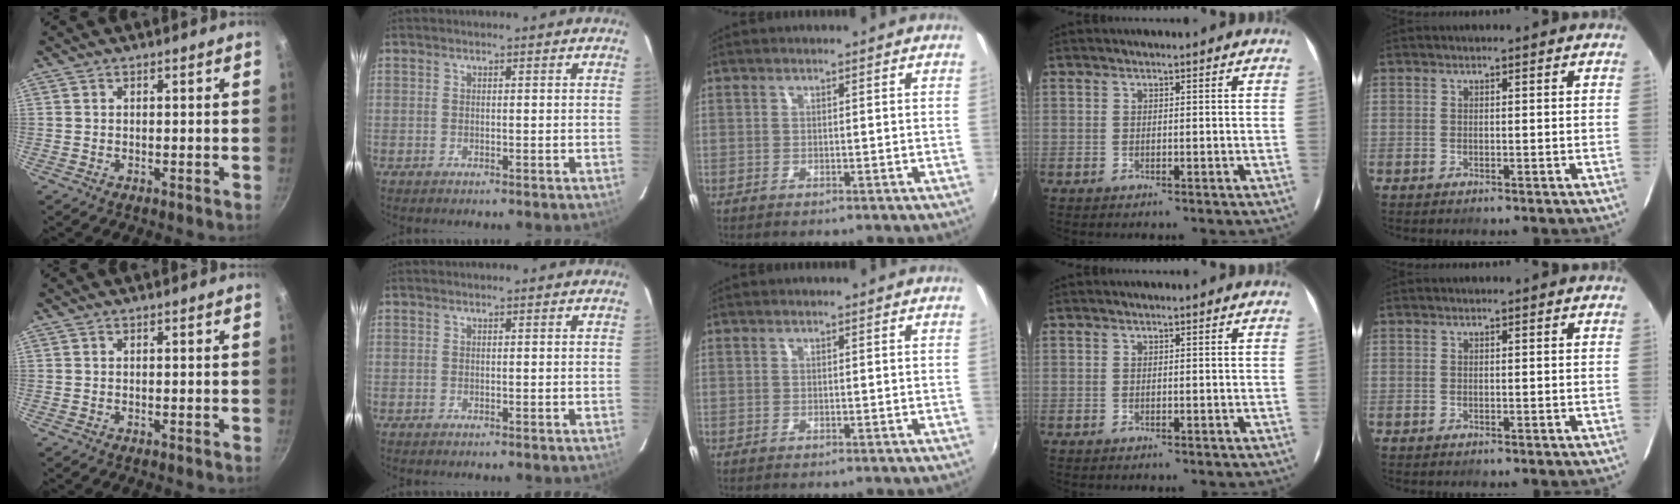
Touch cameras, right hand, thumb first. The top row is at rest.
{}